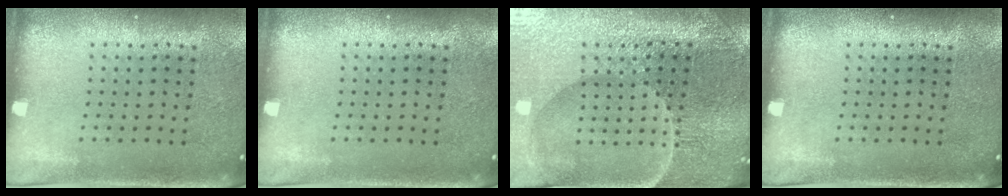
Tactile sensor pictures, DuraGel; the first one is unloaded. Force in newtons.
{"total": 0.0}
{"total": 4.4, "press": 4.4, "slide": 0.8}
{"total": 0.0}